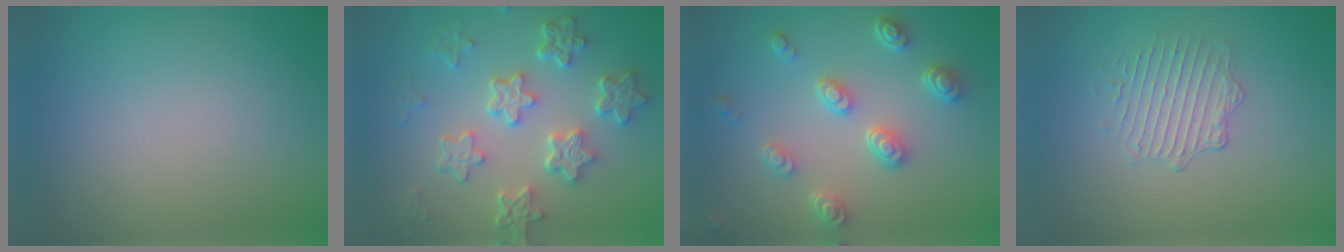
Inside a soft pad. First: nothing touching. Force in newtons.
{"total": 6.1, "press": 4.7, "slide": 3.8}
{"total": 4.5, "press": 3.6, "slide": 2.6}
{"total": 1.9, "press": 1.4, "slide": 1.4}